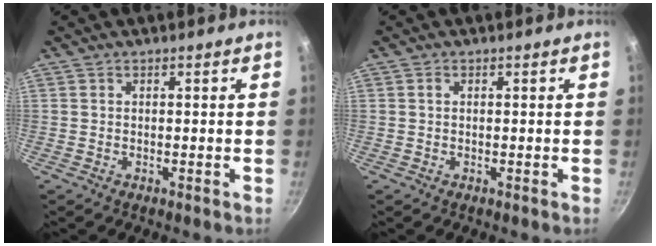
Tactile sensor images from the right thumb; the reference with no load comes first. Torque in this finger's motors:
{"motor_torque": [-0.33, 0.57, 0.27, -0.30, 0.00]}